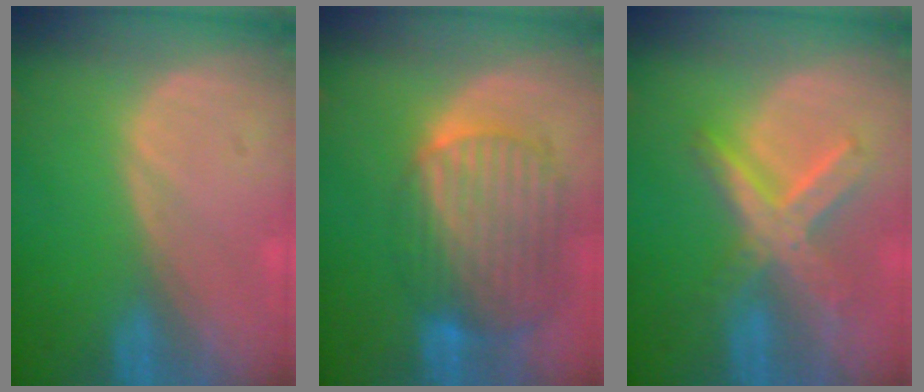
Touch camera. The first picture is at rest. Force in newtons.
{"total": 10.4, "press": 8.8, "slide": 5.6}
{"total": 7.9, "press": 6.8, "slide": 4.0}